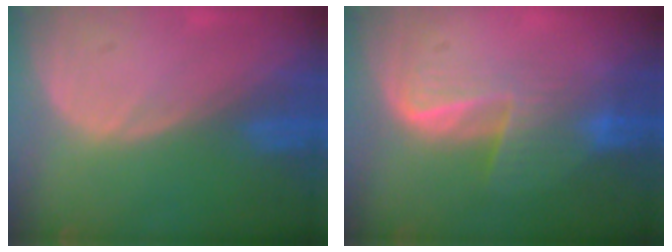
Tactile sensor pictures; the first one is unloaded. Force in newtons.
{"total": 6.0, "press": 5.6, "slide": 2.1}